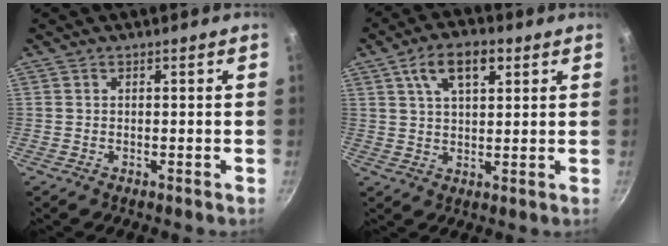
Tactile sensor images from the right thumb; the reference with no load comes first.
{"total": 9.2, "force": [4.0, 4.7, 6.7], "torque": [-0.100, 0.000, 0.066]}